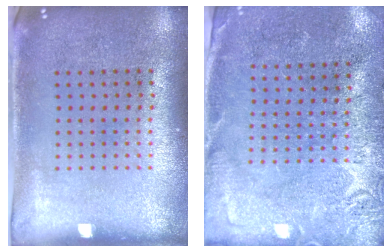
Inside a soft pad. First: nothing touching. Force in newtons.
{"total": 2.8, "press": 2.6, "slide": 0.9}